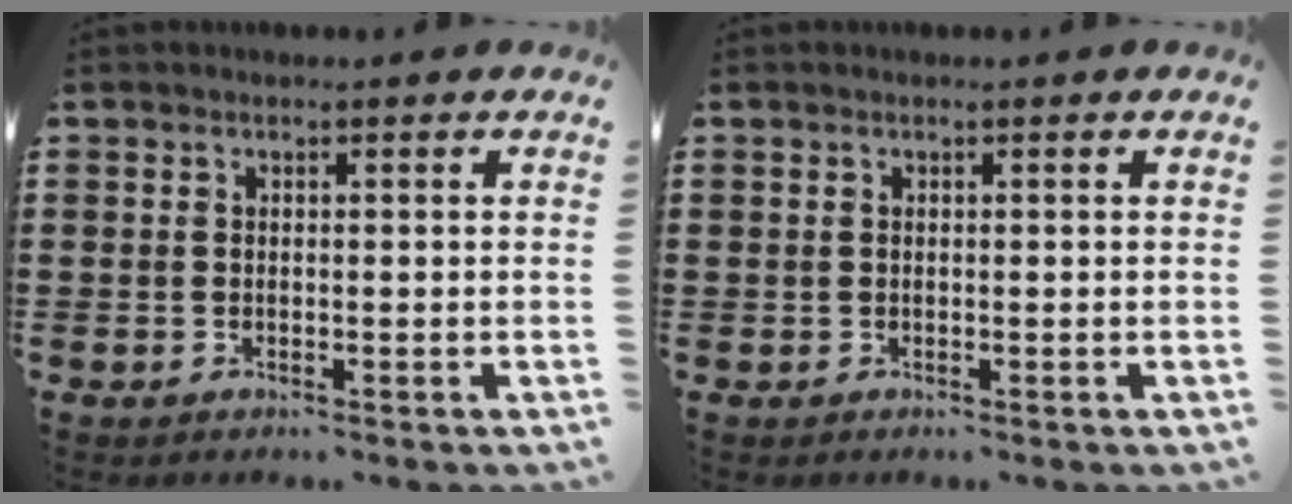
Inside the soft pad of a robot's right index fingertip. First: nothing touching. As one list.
[{"total": 0.0}]